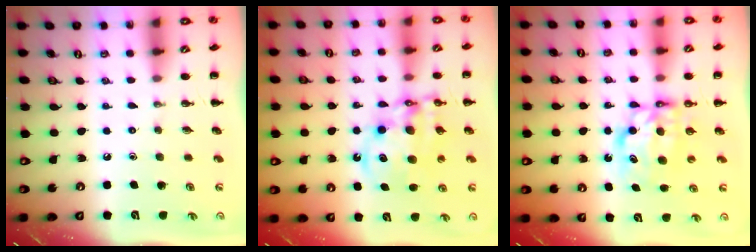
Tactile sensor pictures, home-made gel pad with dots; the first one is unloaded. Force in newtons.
{"total": 12.6, "press": 12.3, "slide": 2.6}
{"total": 7.3, "press": 7.2, "slide": 1.0}